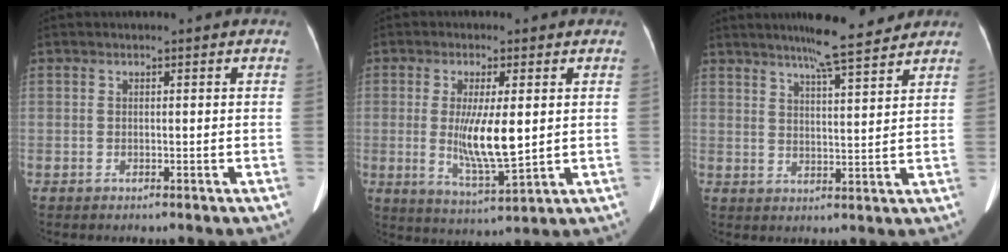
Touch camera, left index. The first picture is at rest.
{"total": 8.4, "force": [-0.5, 1.4, 8.3], "torque": [-0.160, -0.022, -0.002]}
{"total": 8.3, "force": [6.7, 0.2, 4.8], "torque": [-0.073, 0.008, 0.098]}